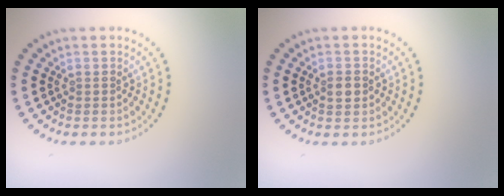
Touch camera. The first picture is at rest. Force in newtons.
{"total": 1.6, "press": 1.5, "slide": 0.3}